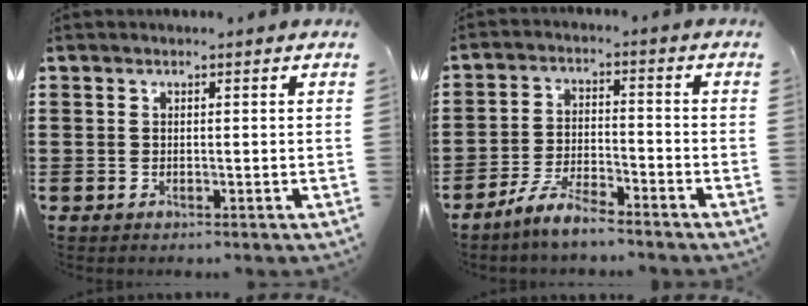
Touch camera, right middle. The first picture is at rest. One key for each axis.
{"total": 5.5, "fx": -4.8, "fy": 0.7, "fz": 2.6, "tx": -0.064, "ty": -0.004, "tz": -0.095}